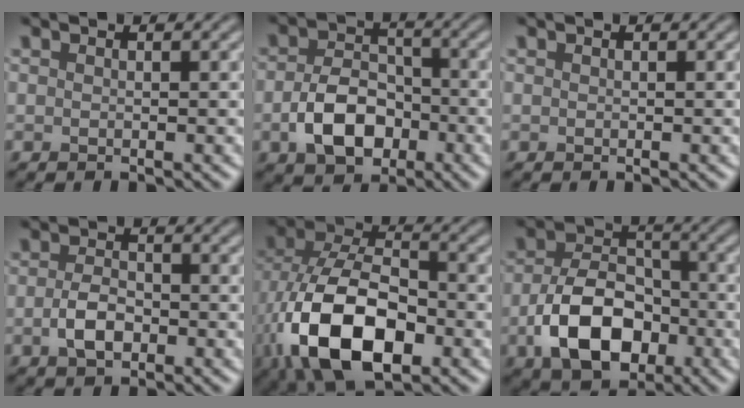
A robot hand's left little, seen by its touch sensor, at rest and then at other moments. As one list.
[{"total": 5.8, "force": [-2.1, 3.9, 3.8], "torque": [-0.072, -0.004, -0.037]}, {"total": 0.0}, {"total": 2.9, "force": [-1.0, 1.7, 2.1], "torque": [-0.043, -0.001, -0.021]}, {"total": 13.8, "force": [-5.0, 7.5, 10.4], "torque": [-0.214, -0.022, -0.091]}, {"total": 8.7, "force": [-3.1, 5.6, 6.0], "torque": [-0.114, -0.004, -0.055]}]